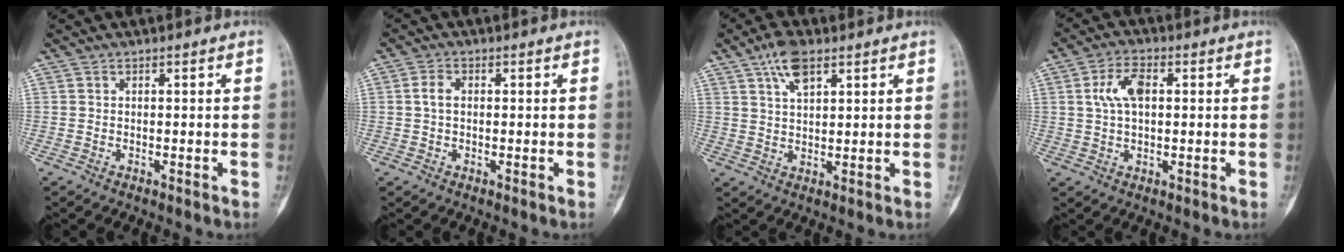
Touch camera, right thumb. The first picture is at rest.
{"total": 2.3, "force": [0.2, 1.5, 1.7], "torque": [-0.030, 0.005, 0.000]}
{"total": 6.2, "force": [3.6, 2.7, 4.3], "torque": [-0.071, -0.008, 0.064]}
{"total": 6.4, "force": [1.2, 3.5, 5.2], "torque": [-0.103, 0.009, 0.021]}